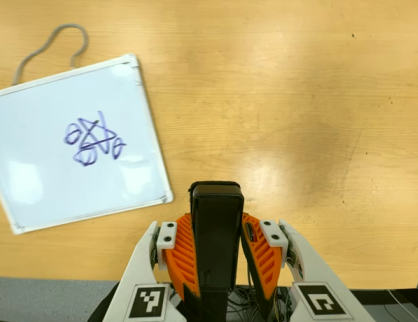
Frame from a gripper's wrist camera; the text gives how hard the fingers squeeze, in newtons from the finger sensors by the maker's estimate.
{"total": 4.7, "left": 3.3, "right": 6.0}